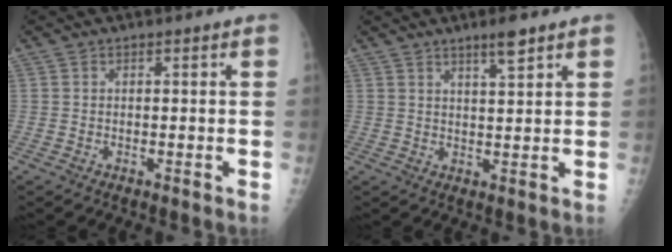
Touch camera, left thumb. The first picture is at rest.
{"total": 4.2, "force": [2.9, 0.5, 2.9], "torque": [-0.046, -0.019, 0.051]}